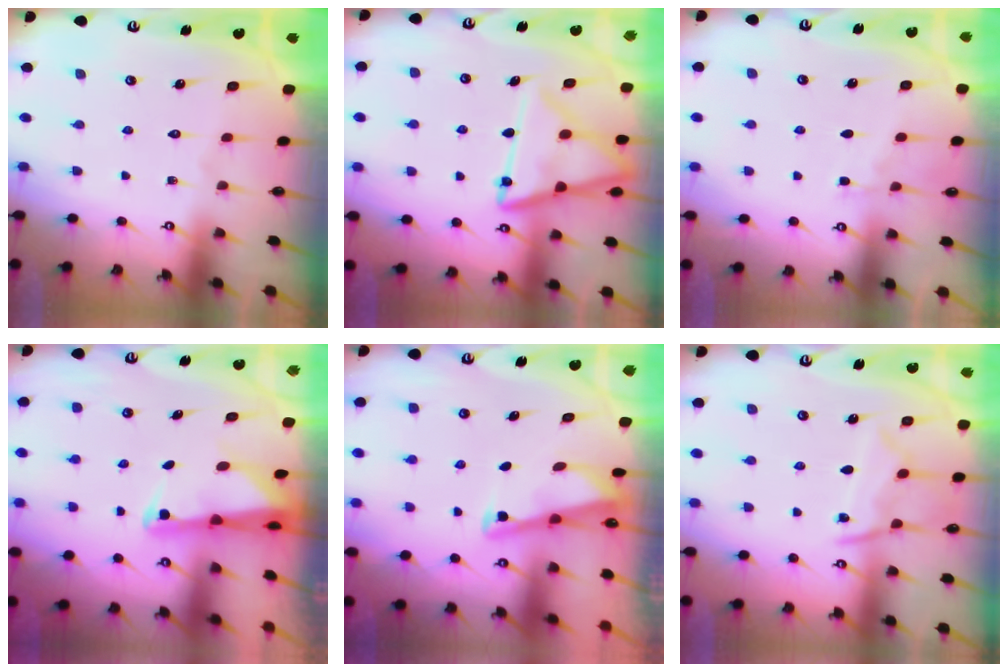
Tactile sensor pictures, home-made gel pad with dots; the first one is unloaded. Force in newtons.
{"total": 14.8, "press": 14.8, "slide": 1.4}
{"total": 5.1, "press": 5.1, "slide": 0.6}
{"total": 2.5, "press": 2.4, "slide": 0.5}
{"total": 2.9, "press": 2.8, "slide": 0.4}
{"total": 9.5, "press": 9.4, "slide": 0.8}